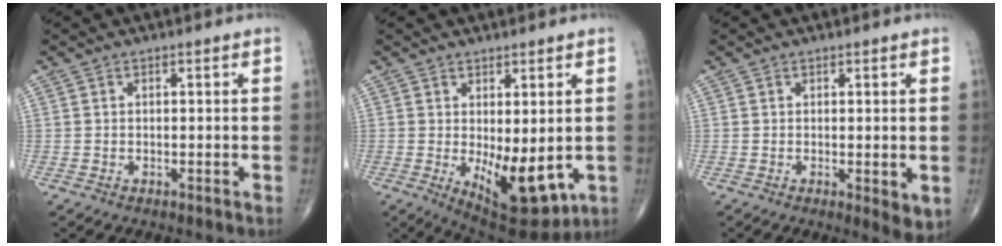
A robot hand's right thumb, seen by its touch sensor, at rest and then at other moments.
{"total": 11.7, "force": [-1.6, 5.2, 10.4], "torque": [-0.137, -0.024, -0.003]}
{"total": 3.5, "force": [-0.1, 1.2, 3.3], "torque": [-0.046, -0.014, 0.001]}